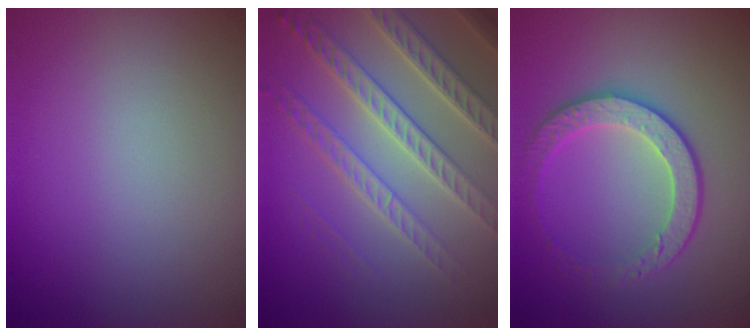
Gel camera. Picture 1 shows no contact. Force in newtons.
{"total": 6.8, "press": 4.9, "slide": 4.7}
{"total": 3.2, "press": 2.8, "slide": 1.6}